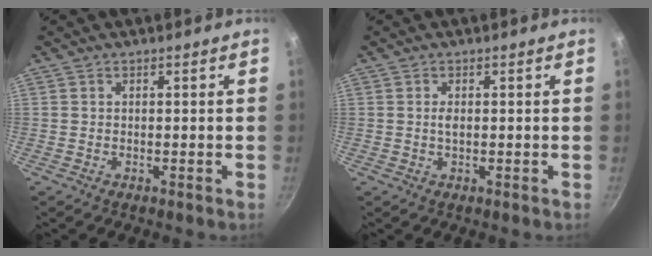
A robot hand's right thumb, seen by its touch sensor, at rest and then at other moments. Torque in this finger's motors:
{"motor_torque": [0.05, 0.21, 0.38, 0.03, 0.06]}